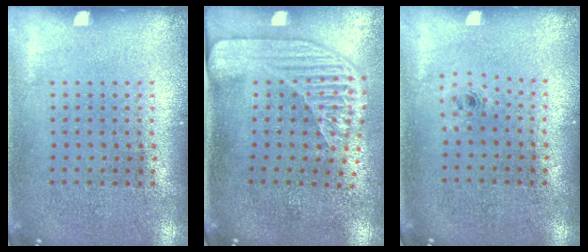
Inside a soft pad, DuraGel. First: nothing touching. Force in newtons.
{"total": 2.3, "press": 1.7, "slide": 1.5}
{"total": 0.5, "press": 0.2, "slide": 0.5}